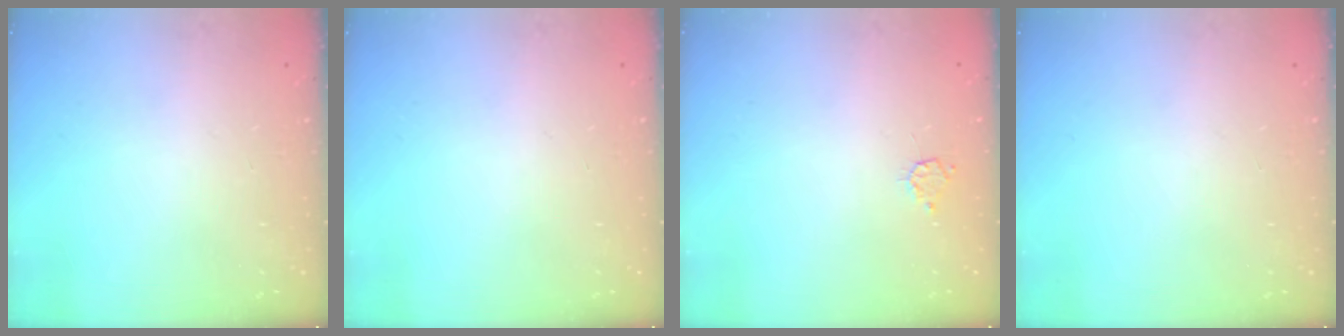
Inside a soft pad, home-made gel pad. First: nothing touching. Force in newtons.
{"total": 0.0}
{"total": 3.3, "press": 3.2, "slide": 0.3}
{"total": 0.0}